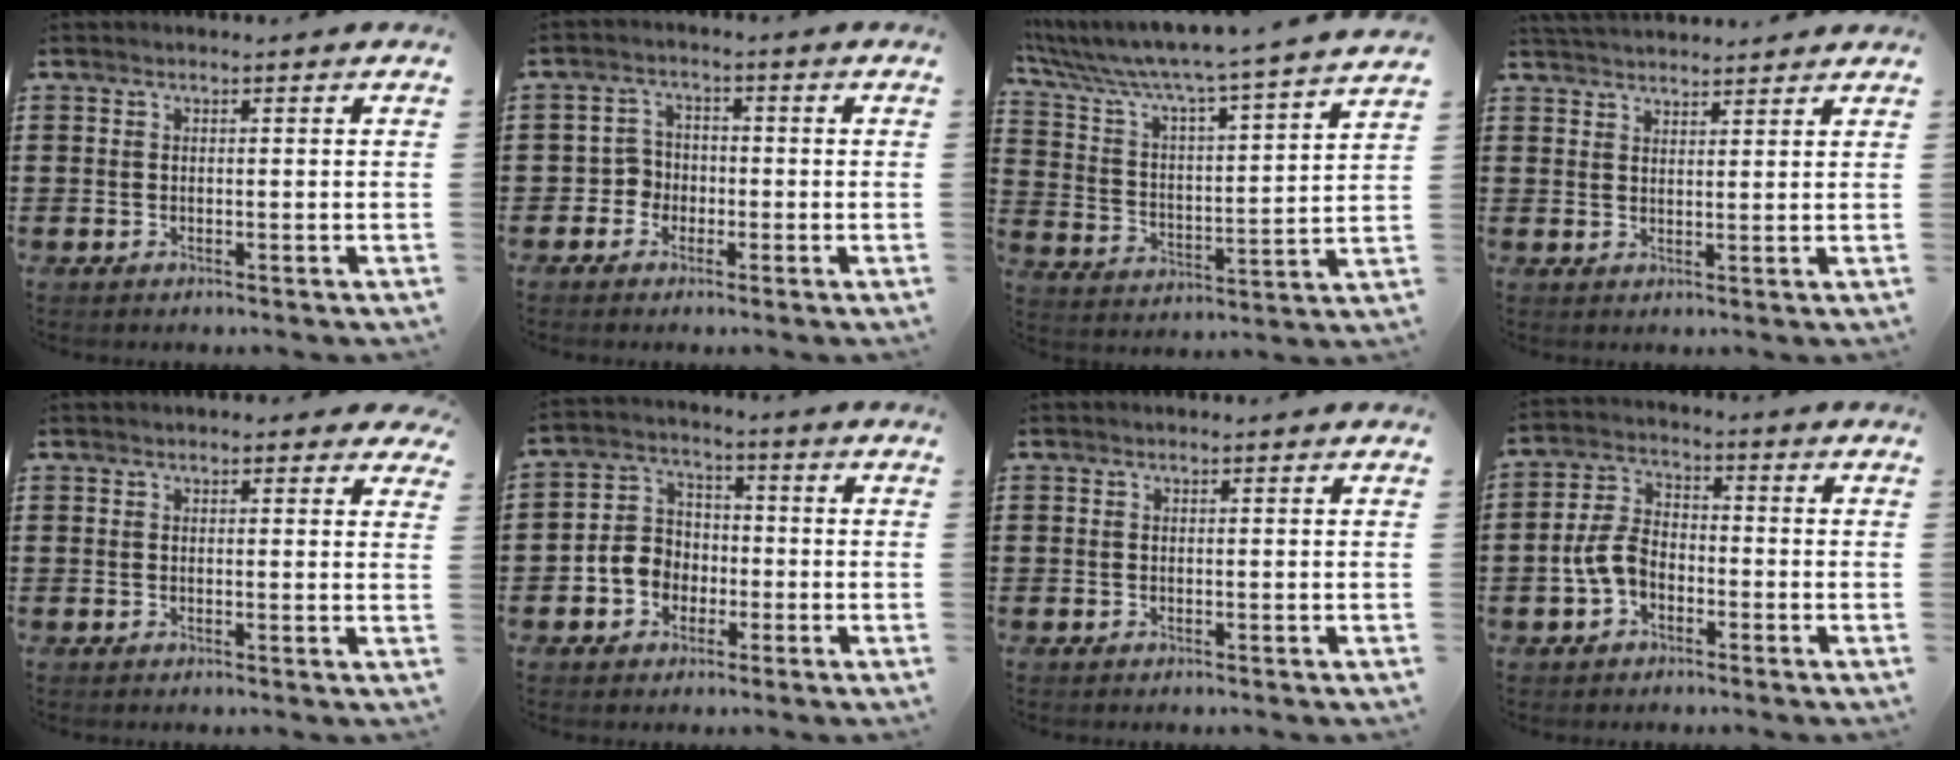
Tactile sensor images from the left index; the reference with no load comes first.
{"total": 3.5, "force": [-1.9, 2.8, 0.8], "torque": [-0.034, 0.002, -0.044]}
{"total": 6.3, "force": [5.7, -0.5, 2.7], "torque": [-0.081, -0.056, 0.085]}
{"total": 2.9, "force": [2.9, 0.1, 0.0], "torque": [-0.008, -0.004, 0.055]}
{"total": 1.6, "force": [1.4, 0.6, 0.6], "torque": [-0.008, 0.003, 0.024]}
{"total": 5.7, "force": [-1.9, 5.0, 1.7], "torque": [-0.052, 0.018, -0.040]}
{"total": 0.0}
{"total": 5.8, "force": [-2.1, 3.7, 4.0], "torque": [-0.107, 0.004, -0.048]}